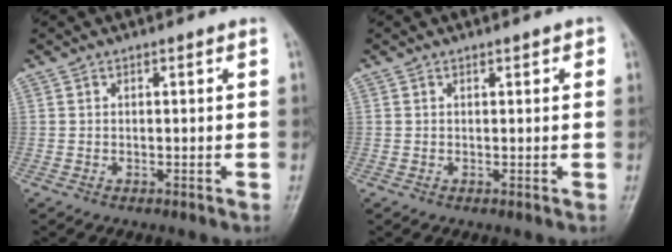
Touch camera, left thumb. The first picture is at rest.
{"total": 1.5, "force": [0.7, 0.7, 1.1], "torque": [-0.010, 0.000, 0.008]}